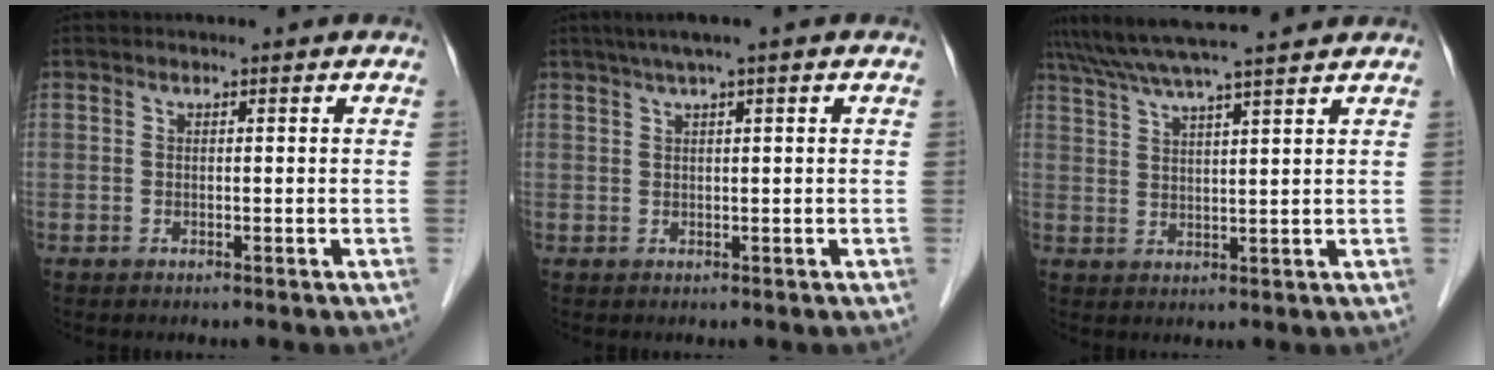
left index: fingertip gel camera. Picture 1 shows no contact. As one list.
[{"total": 3.7, "force": [2.4, -0.6, 2.7], "torque": [-0.052, 0.019, 0.045]}, {"total": 11.6, "force": [10.3, -0.9, 5.4], "torque": [-0.100, 0.030, 0.154]}]